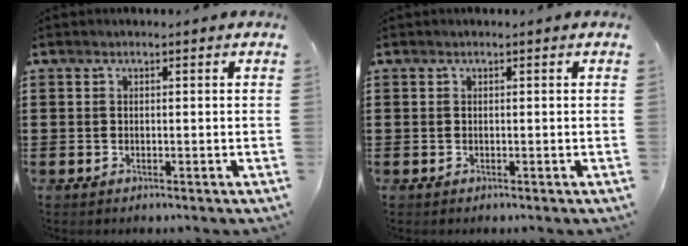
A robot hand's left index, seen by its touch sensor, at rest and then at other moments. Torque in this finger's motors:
{"motor_torque": [0.00, 0.00, 0.00, 0.00]}